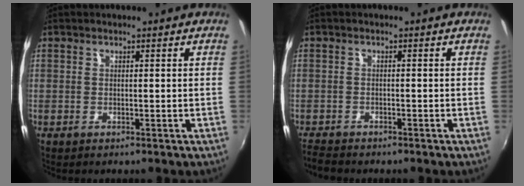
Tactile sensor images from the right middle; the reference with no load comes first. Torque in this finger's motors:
{"motor_torque": [0.11, -0.11, 0.02, 0.00]}